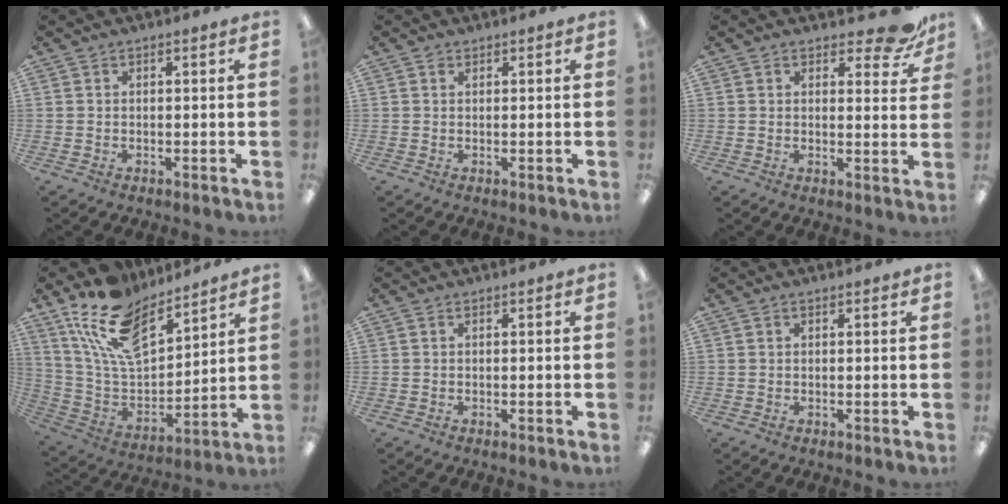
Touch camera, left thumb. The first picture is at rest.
{"total": 0.7, "force": [0.5, 0.4, 0.2], "torque": [-0.005, 0.002, 0.010]}
{"total": 6.8, "force": [5.2, 2.7, 3.5], "torque": [-0.032, -0.029, 0.086]}
{"total": 18.2, "force": [13.0, 8.5, 9.5], "torque": [-0.198, -0.064, 0.241]}
{"total": 0.0}
{"total": 0.5, "force": [0.4, 0.3, 0.3], "torque": [-0.005, 0.003, 0.007]}